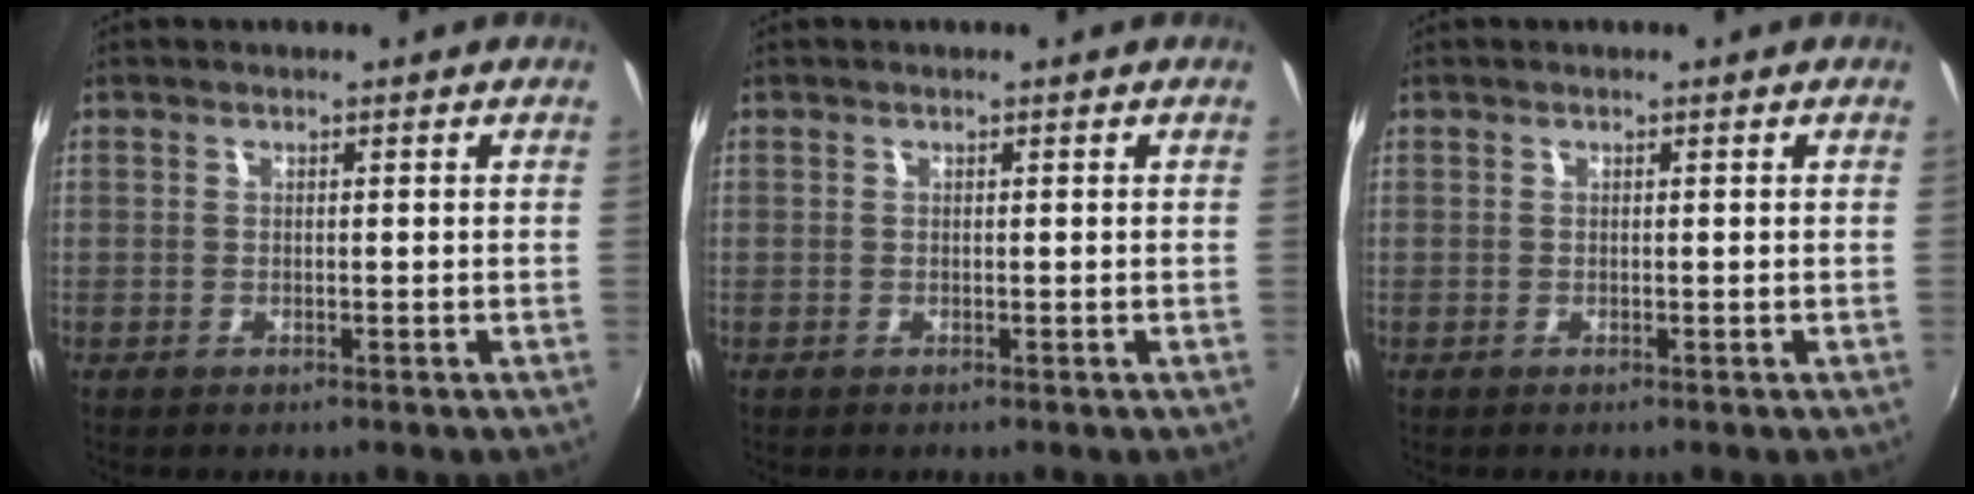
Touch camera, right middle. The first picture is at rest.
{"total": 0.0}
{"total": 0.0}